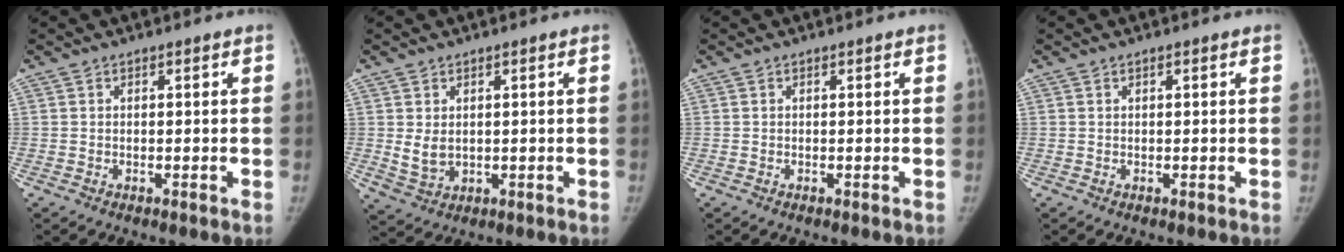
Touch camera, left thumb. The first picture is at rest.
{"total": 3.7, "force": [0.5, 2.8, 2.4], "torque": [-0.037, -0.012, 0.024]}
{"total": 0.0}
{"total": 0.0}